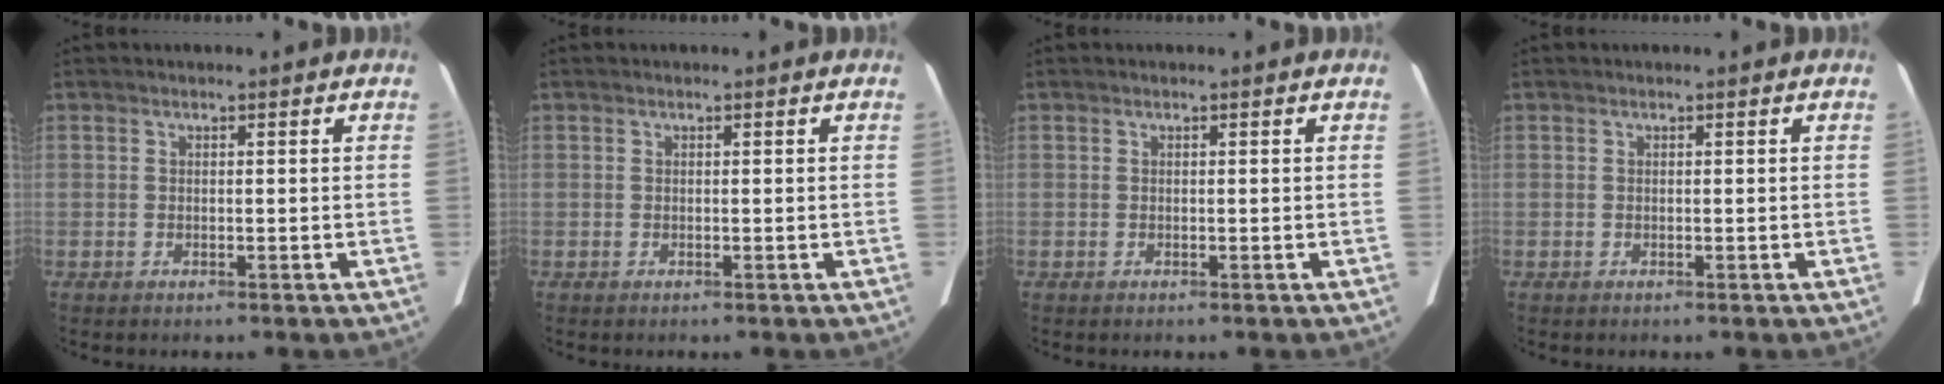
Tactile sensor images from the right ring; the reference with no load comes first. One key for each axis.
{"total": 0.0}
{"total": 0.0}
{"total": 0.0}